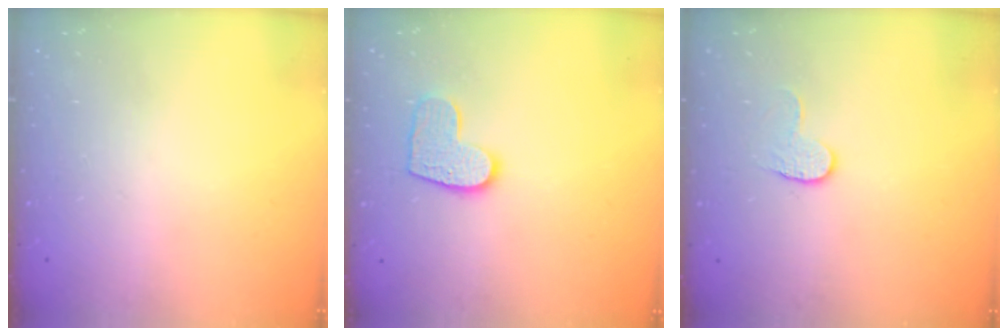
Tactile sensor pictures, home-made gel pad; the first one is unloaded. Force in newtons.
{"total": 9.8, "press": 9.8, "slide": 0.3}
{"total": 3.8, "press": 3.8, "slide": 0.4}